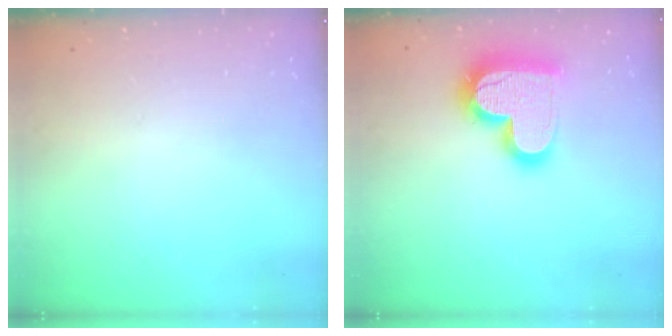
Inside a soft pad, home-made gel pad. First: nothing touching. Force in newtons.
{"total": 20.0, "press": 19.9, "slide": 1.4}